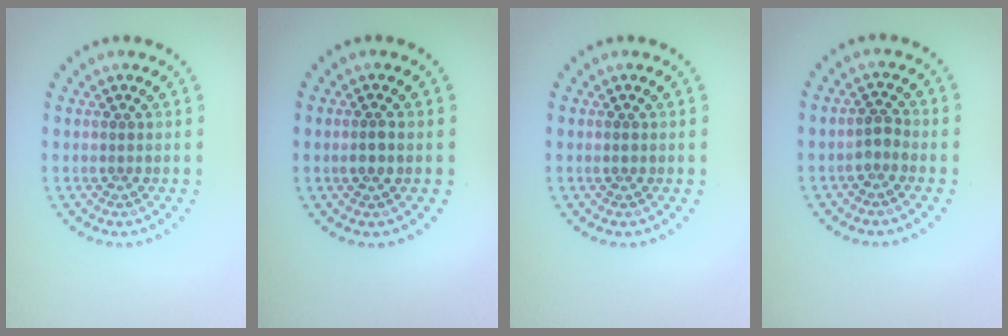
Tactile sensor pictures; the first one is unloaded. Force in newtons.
{"total": 1.3, "press": 1.2, "slide": 0.5}
{"total": 0.6, "press": 0.6, "slide": 0.1}
{"total": 1.2, "press": 1.1, "slide": 0.6}